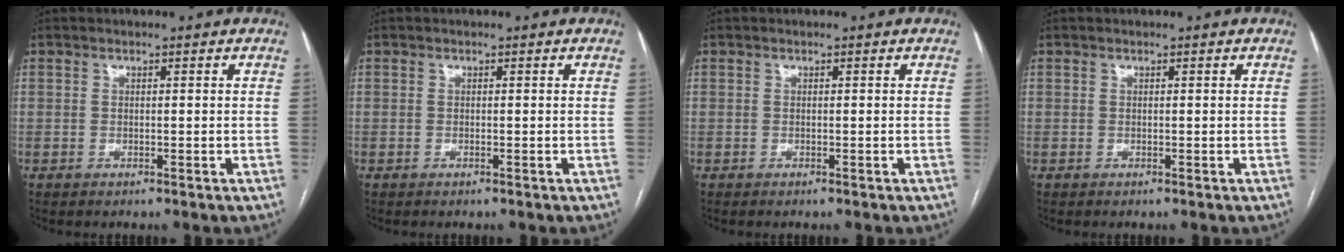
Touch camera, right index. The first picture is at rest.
{"total": 0.0}
{"total": 0.0}
{"total": 0.0}